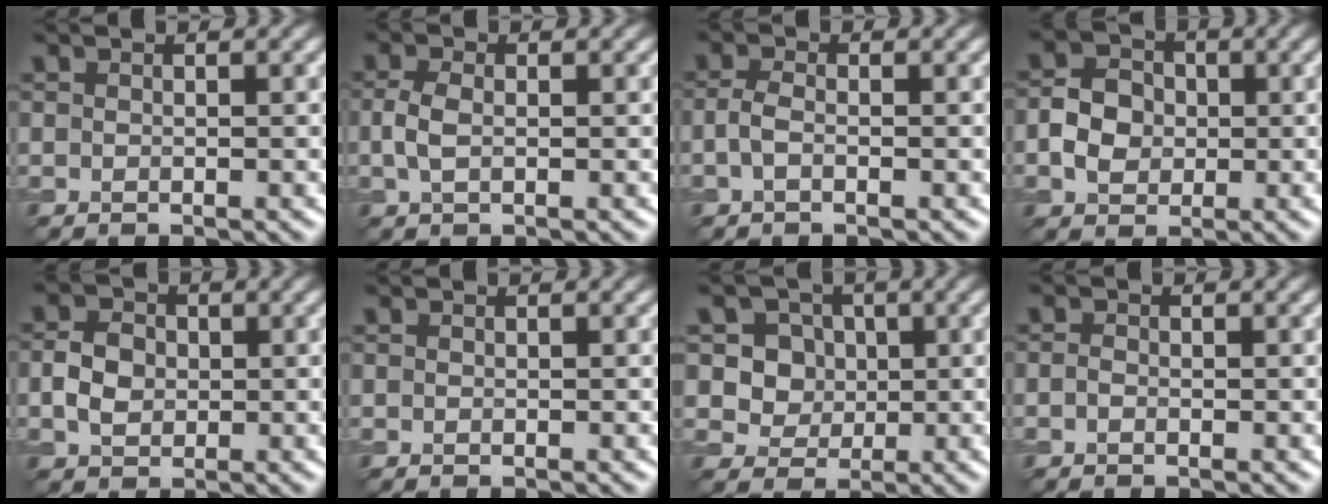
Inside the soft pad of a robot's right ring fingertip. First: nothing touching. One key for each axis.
{"total": 2.1, "fx": 0.0, "fy": 1.3, "fz": 1.7, "tx": -0.042, "ty": 0.000, "tz": -0.003}
{"total": 1.5, "fx": -0.5, "fy": 0.7, "fz": 1.3, "tx": -0.031, "ty": 0.000, "tz": -0.014}
{"total": 3.8, "fx": -0.4, "fy": 3.2, "fz": 2.0, "tx": -0.035, "ty": 0.004, "tz": -0.011}
{"total": 3.2, "fx": -0.1, "fy": 2.6, "fz": 1.9, "tx": -0.039, "ty": 0.003, "tz": -0.007}
{"total": 0.0}
{"total": 5.0, "fx": 1.4, "fy": 4.4, "fz": 2.0, "tx": -0.036, "ty": -0.001, "tz": 0.026}
{"total": 0.6, "fx": -0.3, "fy": 0.4, "fz": 0.4, "tx": -0.009, "ty": 0.000, "tz": -0.007}